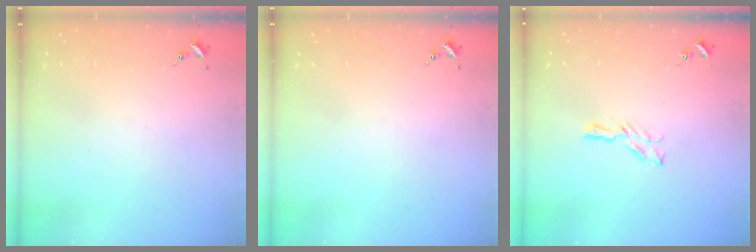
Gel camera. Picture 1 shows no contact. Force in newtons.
{"total": 0.0}
{"total": 5.1, "press": 5.1, "slide": 0.5}